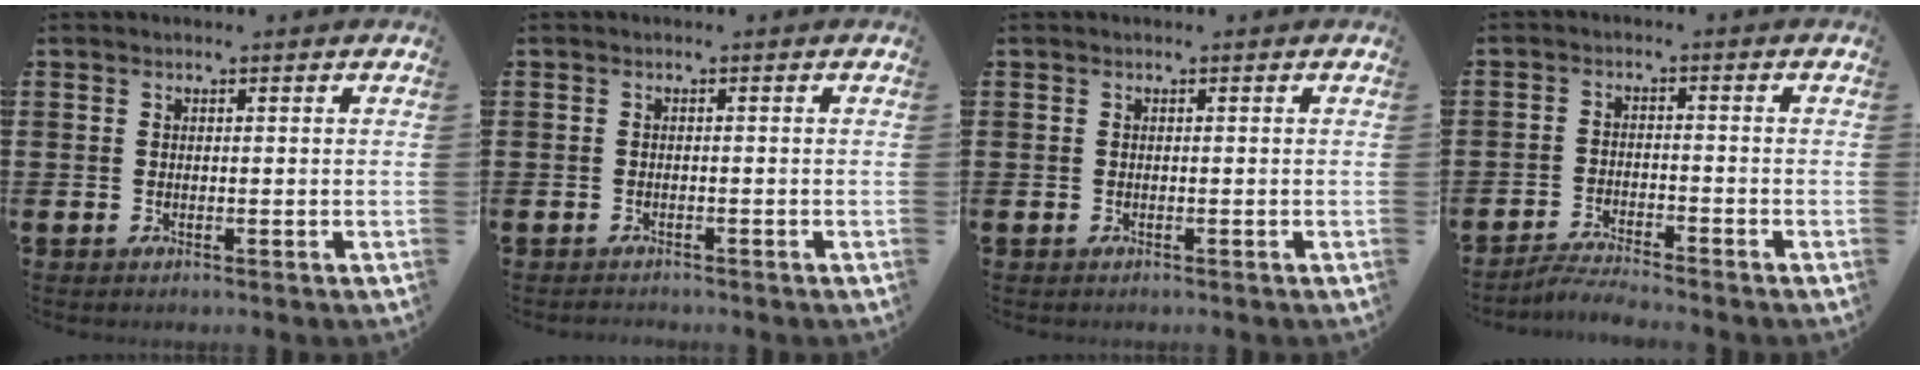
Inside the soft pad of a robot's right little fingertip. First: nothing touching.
{"total": 0.5, "force": [-0.5, 0.0, -0.1], "torque": [0.000, -0.001, -0.012]}
{"total": 0.0}
{"total": 2.7, "force": [-2.7, -0.2, 0.4], "torque": [-0.008, 0.003, -0.056]}